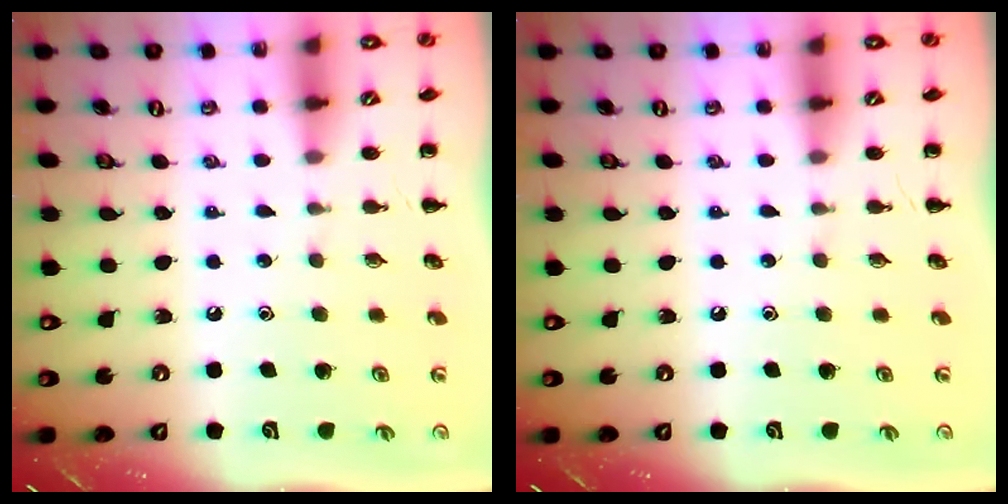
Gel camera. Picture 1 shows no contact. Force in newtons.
{"total": 0.0}